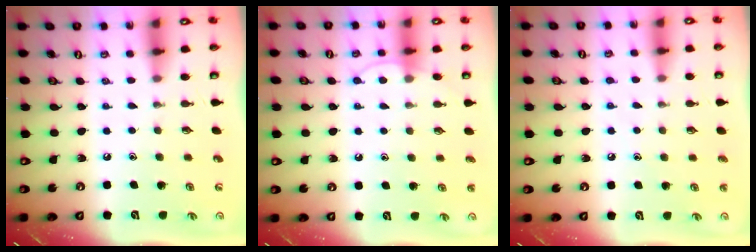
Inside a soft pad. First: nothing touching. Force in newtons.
{"total": 5.7, "press": 5.7, "slide": 0.6}
{"total": 4.4, "press": 4.3, "slide": 0.5}